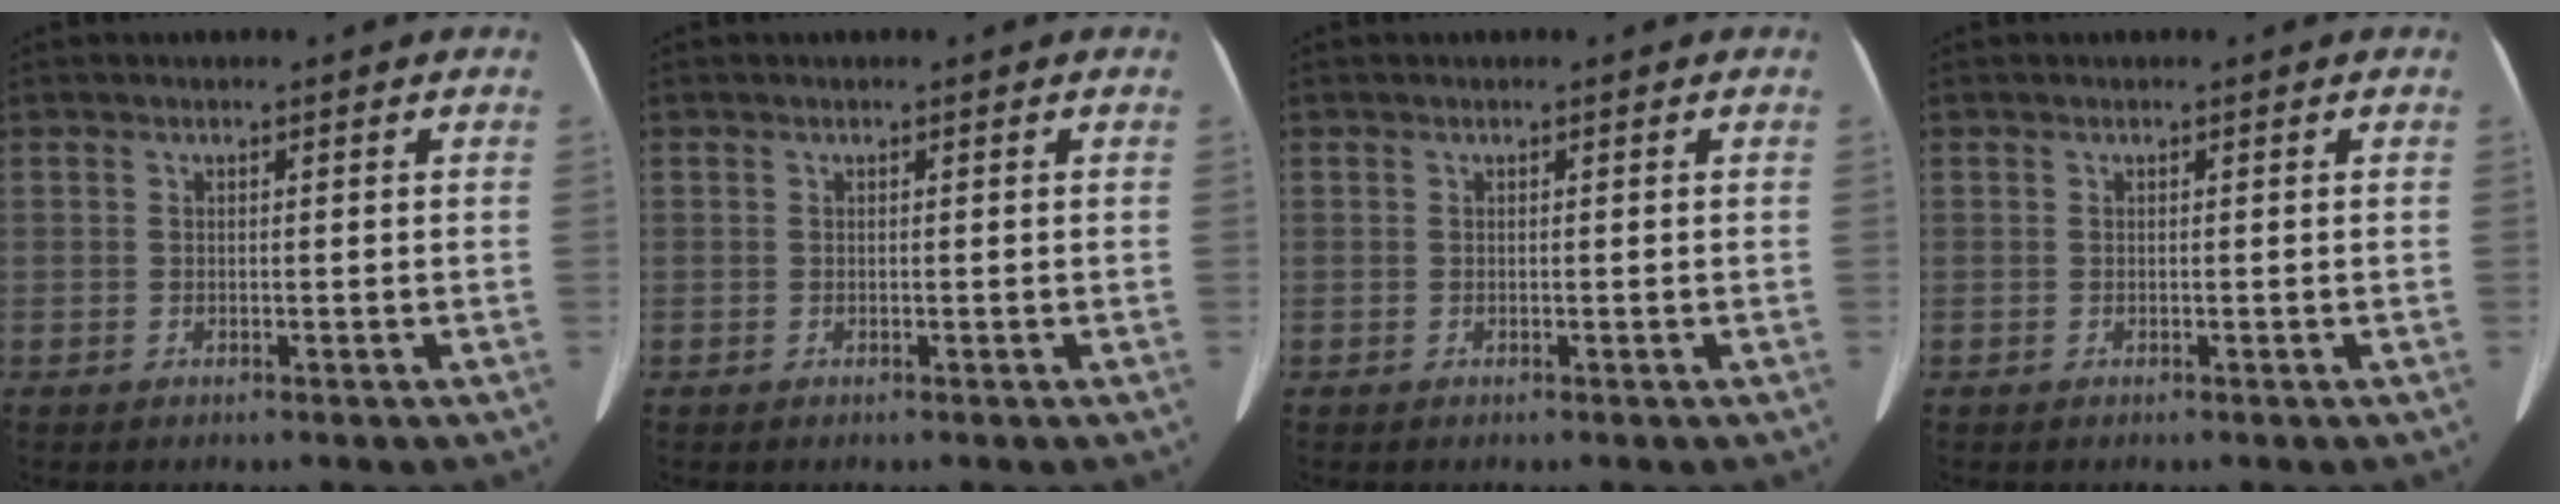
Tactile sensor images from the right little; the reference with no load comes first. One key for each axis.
{"total": 0.0}
{"total": 0.0}
{"total": 0.0}